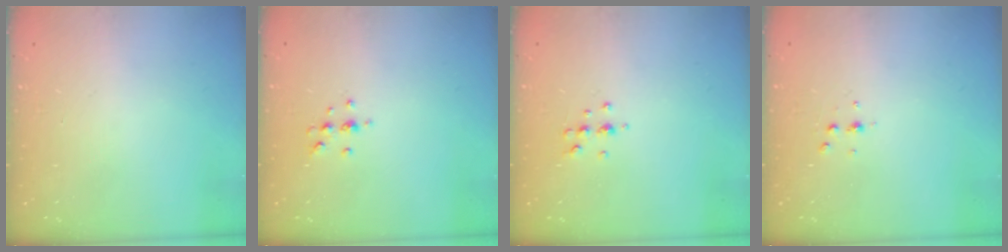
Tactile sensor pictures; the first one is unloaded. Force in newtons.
{"total": 4.3, "press": 4.0, "slide": 1.4}
{"total": 5.2, "press": 5.0, "slide": 1.1}
{"total": 3.5, "press": 3.5, "slide": 0.5}